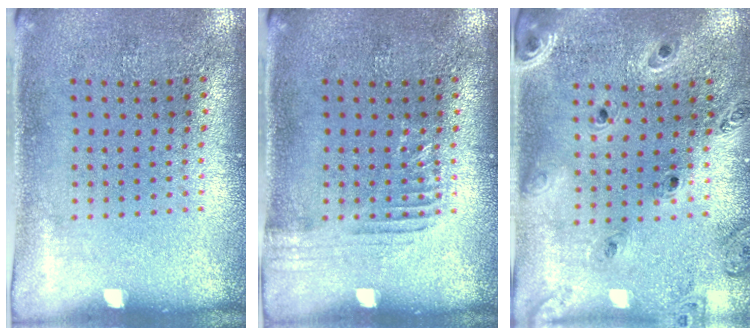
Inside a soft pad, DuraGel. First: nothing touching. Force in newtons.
{"total": 1.2, "press": 1.2, "slide": 0.1}
{"total": 1.3, "press": 1.2, "slide": 0.3}